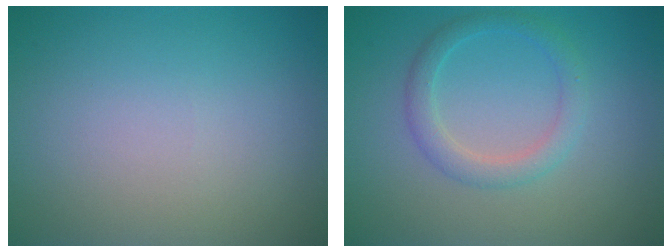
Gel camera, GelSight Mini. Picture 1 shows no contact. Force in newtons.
{"total": 2.4, "press": 2.4, "slide": 0.1}